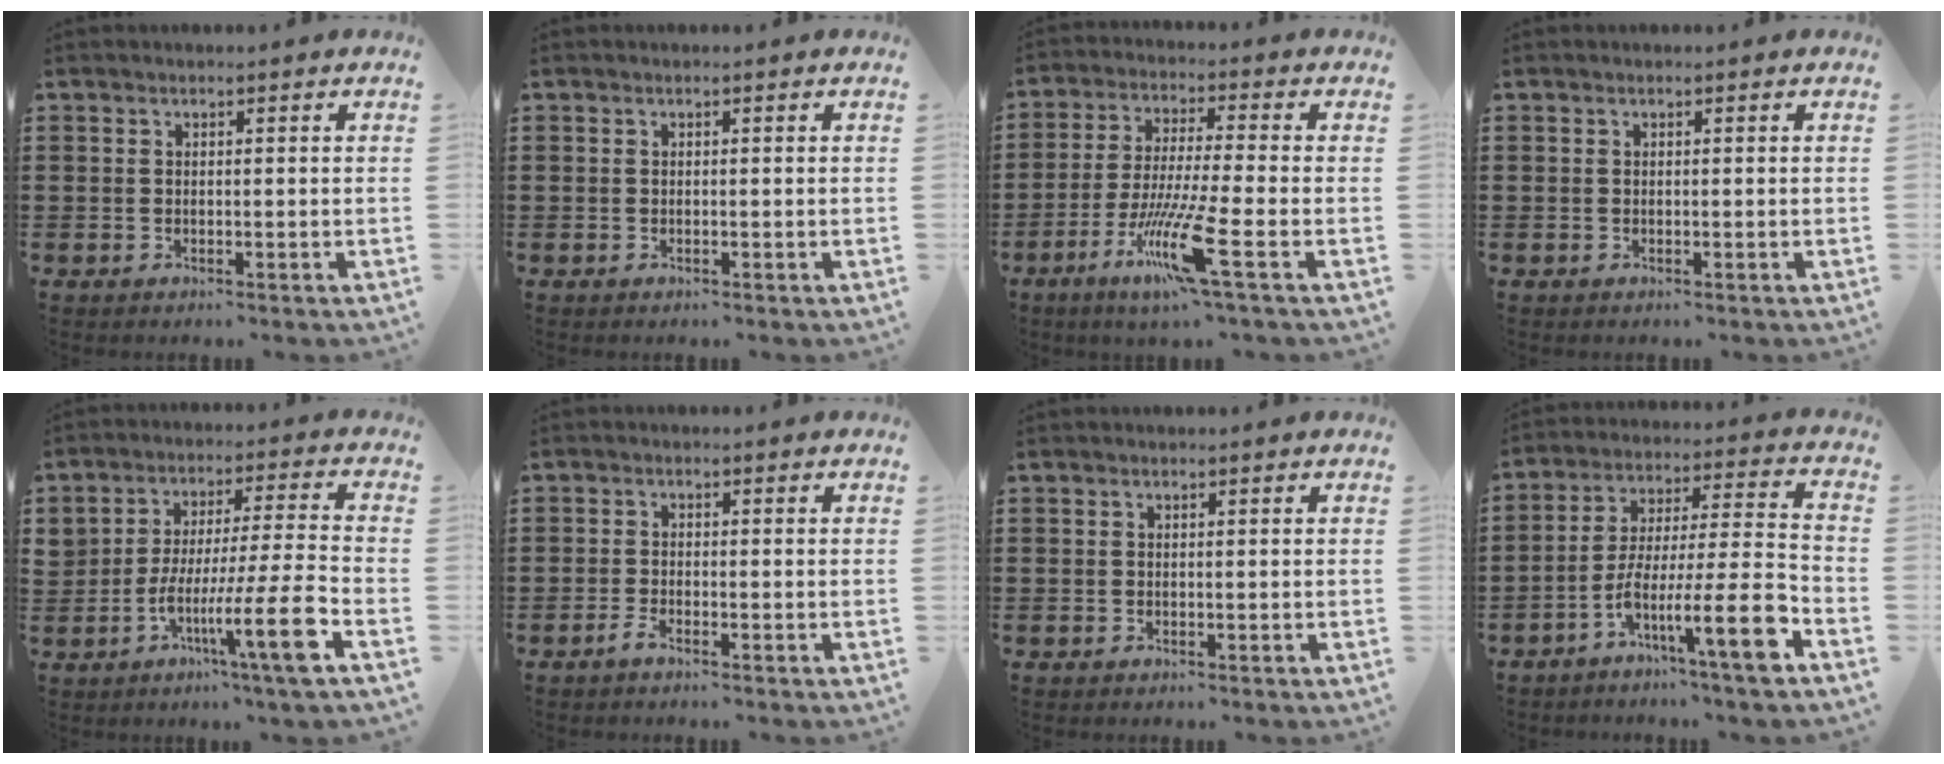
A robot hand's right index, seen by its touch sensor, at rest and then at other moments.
{"total": 0.0}
{"total": 11.7, "force": [-5.2, 0.8, 10.5], "torque": [-0.219, -0.014, -0.100]}
{"total": 0.0}
{"total": 12.0, "force": [-5.2, 0.6, 10.8], "torque": [-0.198, -0.004, -0.096]}
{"total": 1.5, "force": [-1.2, 0.2, 0.9], "torque": [-0.029, -0.006, -0.026]}
{"total": 0.0}
{"total": 13.4, "force": [-6.9, 1.7, 11.4], "torque": [-0.189, 0.000, -0.124]}